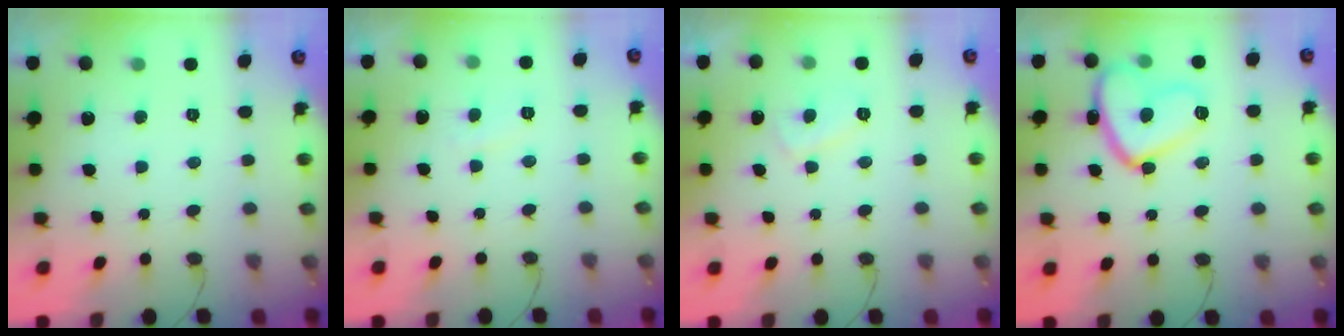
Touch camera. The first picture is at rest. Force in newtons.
{"total": 1.6, "press": 1.6, "slide": 0.5}
{"total": 2.7, "press": 2.6, "slide": 0.4}
{"total": 13.4, "press": 13.3, "slide": 1.2}